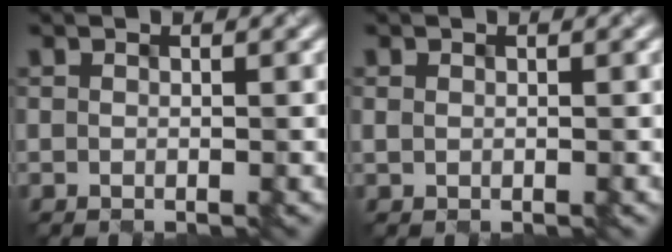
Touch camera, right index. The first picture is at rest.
{"total": 0.0}